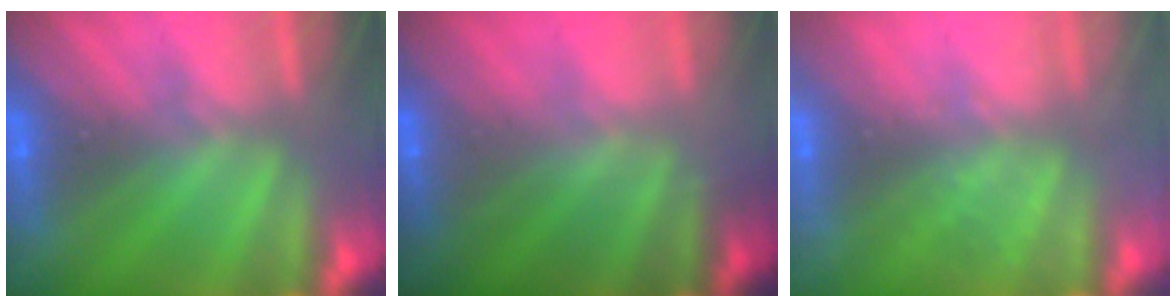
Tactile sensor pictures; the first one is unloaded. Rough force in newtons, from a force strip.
{"total": 1.8}
{"total": 2.3}